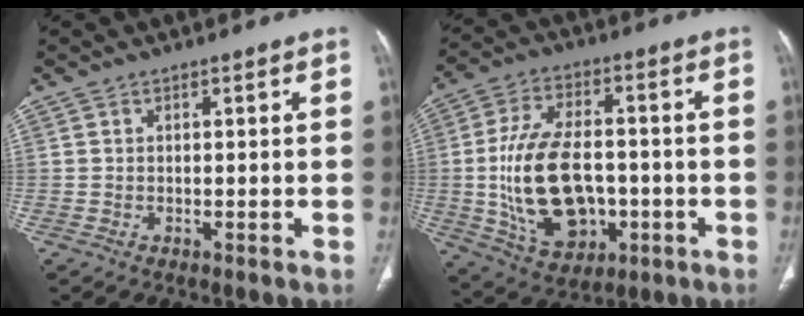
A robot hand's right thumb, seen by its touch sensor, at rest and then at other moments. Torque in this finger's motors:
{"motor_torque": [0.48, 0.76, 2.23, -0.19, 0.66]}